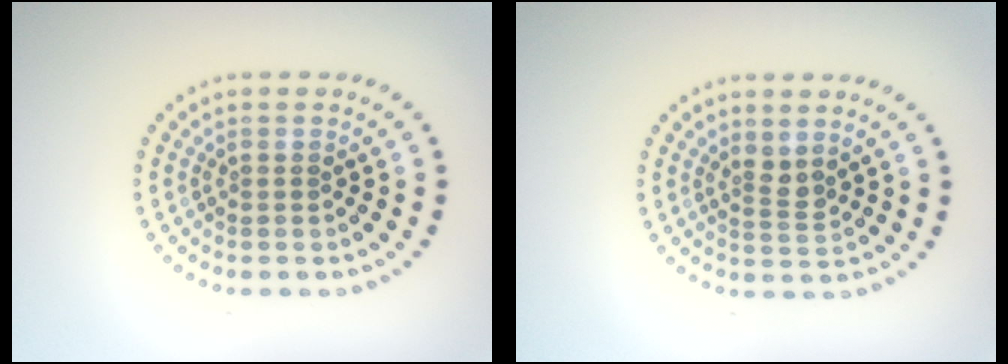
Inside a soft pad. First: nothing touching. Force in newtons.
{"total": 1.6, "press": 1.2, "slide": 1.1}